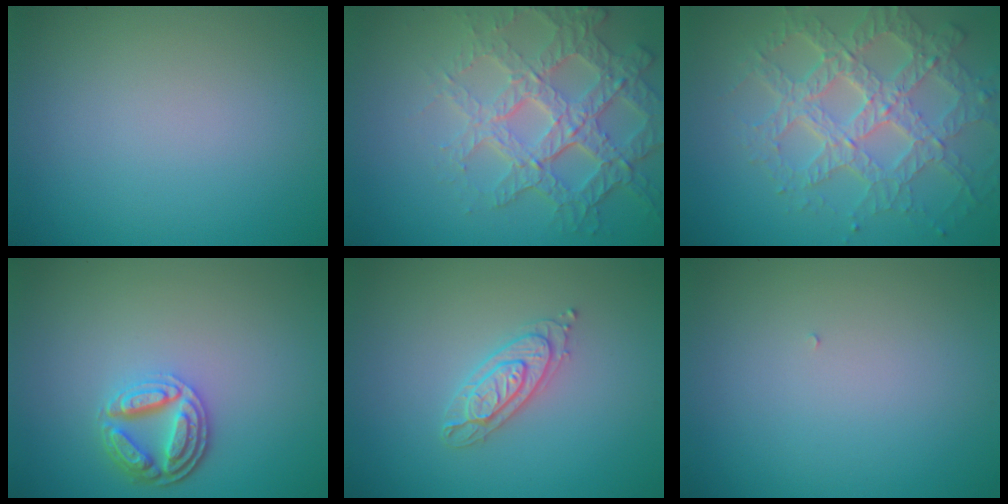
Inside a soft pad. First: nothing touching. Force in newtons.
{"total": 6.4, "press": 5.1, "slide": 3.8}
{"total": 7.7, "press": 5.4, "slide": 5.4}
{"total": 4.0, "press": 3.2, "slide": 2.5}
{"total": 2.3, "press": 2.2, "slide": 0.5}
{"total": 0.0}